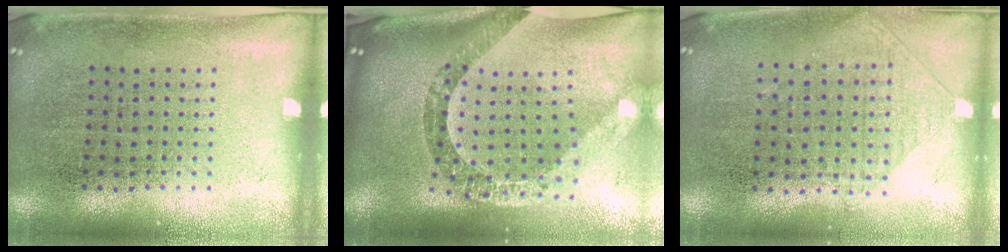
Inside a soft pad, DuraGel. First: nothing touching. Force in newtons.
{"total": 2.6, "press": 1.9, "slide": 1.7}
{"total": 0.9, "press": 0.9, "slide": 0.3}